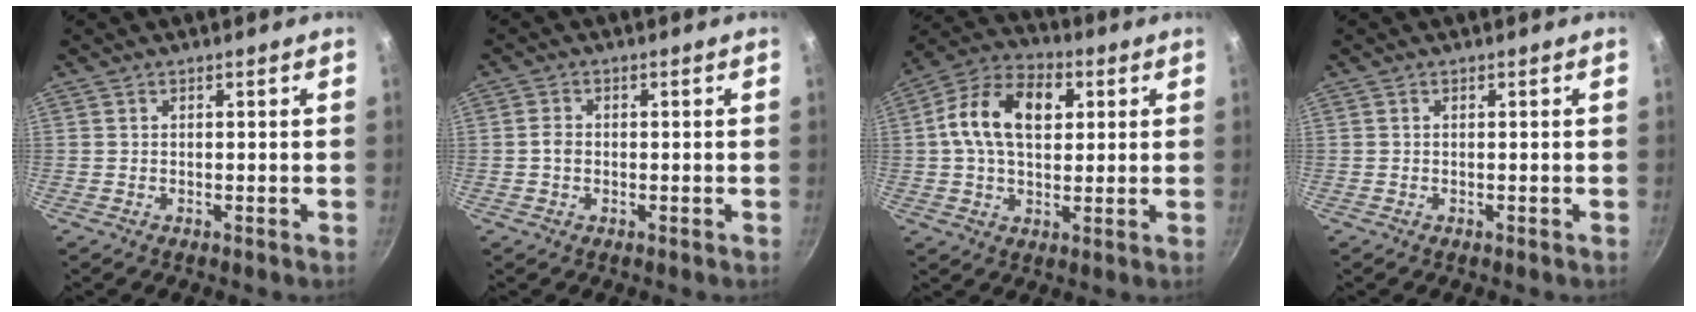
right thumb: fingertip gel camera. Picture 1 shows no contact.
{"total": 2.1, "force": [-0.3, 1.7, 1.2], "torque": [-0.018, 0.009, -0.007]}
{"total": 14.7, "force": [3.1, 9.6, 10.8], "torque": [-0.162, 0.015, 0.036]}
{"total": 0.0}